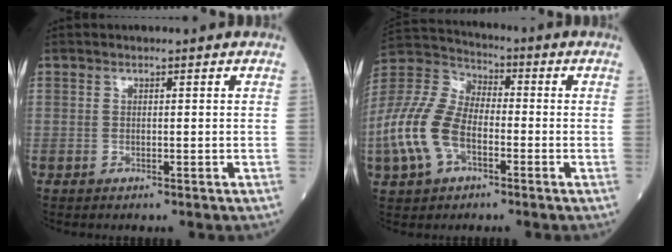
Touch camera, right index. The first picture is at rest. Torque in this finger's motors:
{"motor_torque": [1.25, -0.89, 0.31, 0.13]}